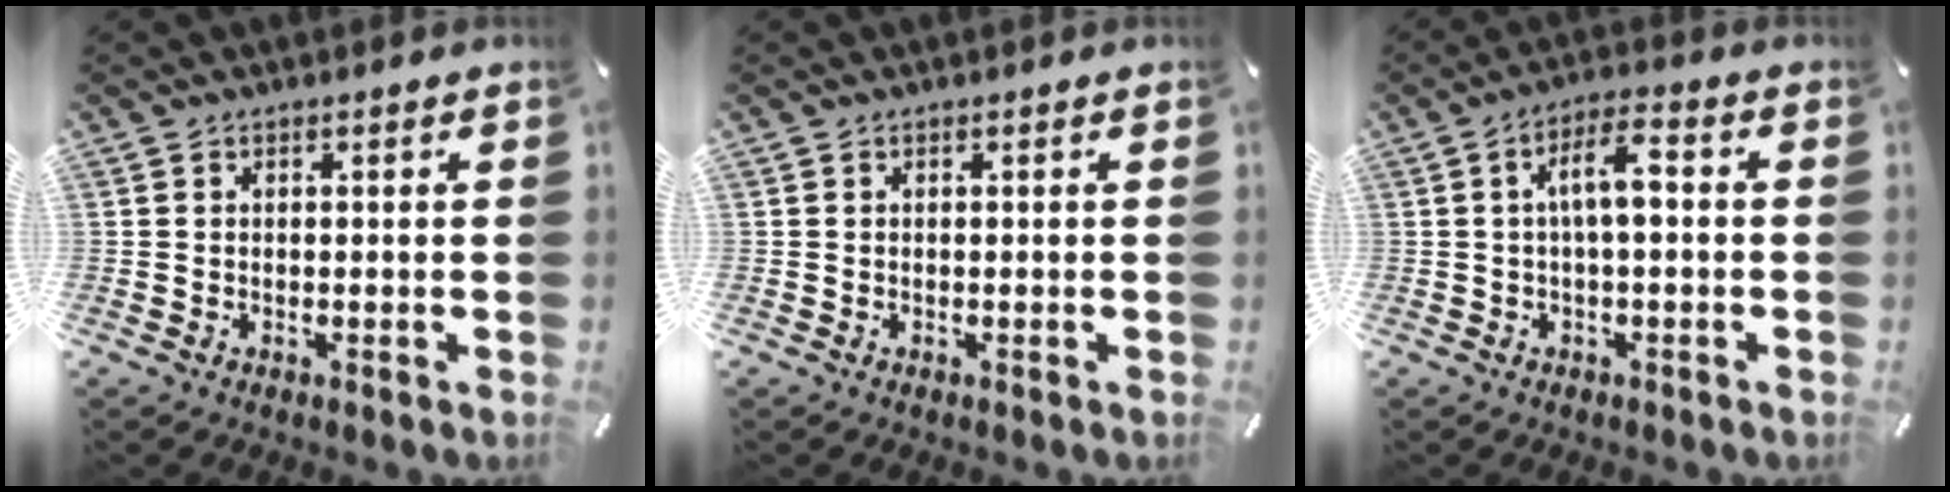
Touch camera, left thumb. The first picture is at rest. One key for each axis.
{"total": 0.0}
{"total": 7.0, "fx": 0.4, "fy": 2.7, "fz": 6.4, "tx": -0.113, "ty": 0.017, "tz": 0.003}